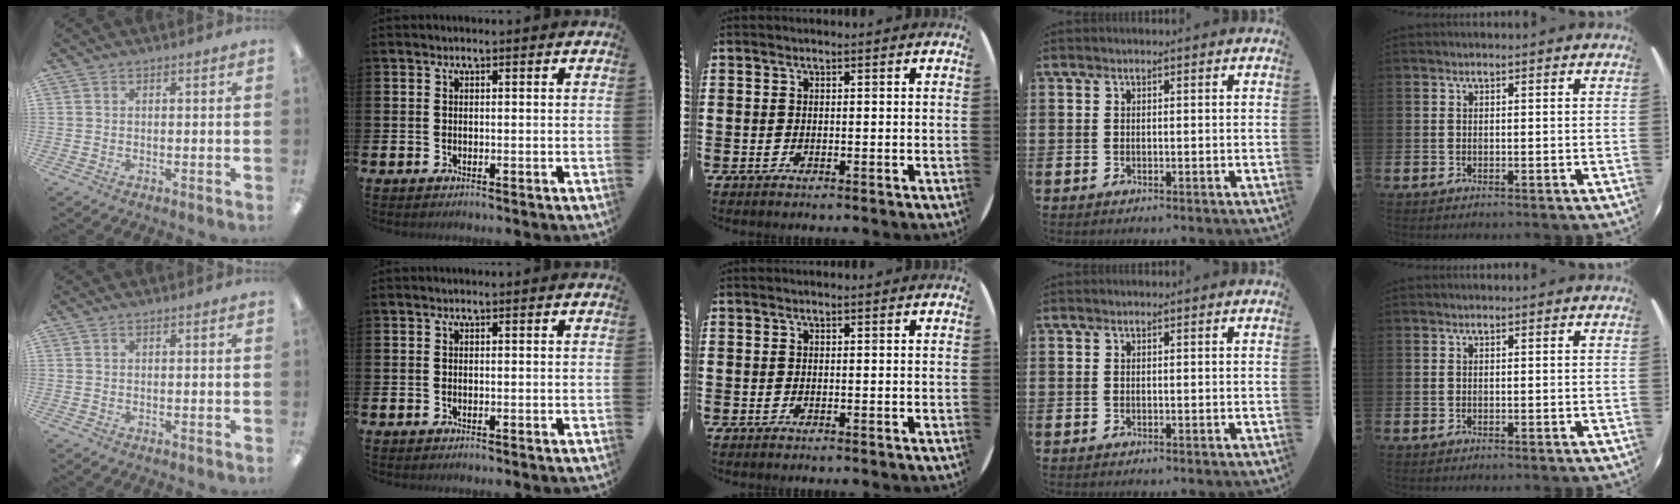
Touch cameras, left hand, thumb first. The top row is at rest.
{}